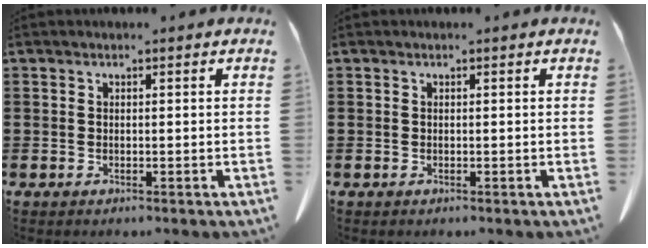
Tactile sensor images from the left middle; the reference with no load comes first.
{"total": 0.0}